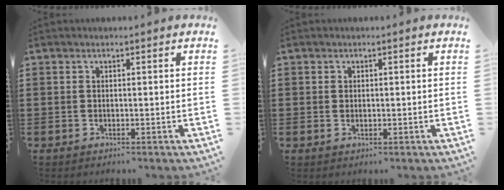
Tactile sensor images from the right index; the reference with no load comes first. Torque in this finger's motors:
{"motor_torque": [-0.70, 1.44, 0.02, 0.00]}